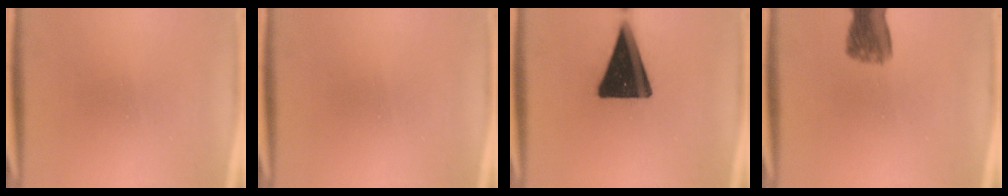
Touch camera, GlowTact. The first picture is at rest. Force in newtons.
{"total": 0.0}
{"total": 19.4}
{"total": 7.3}